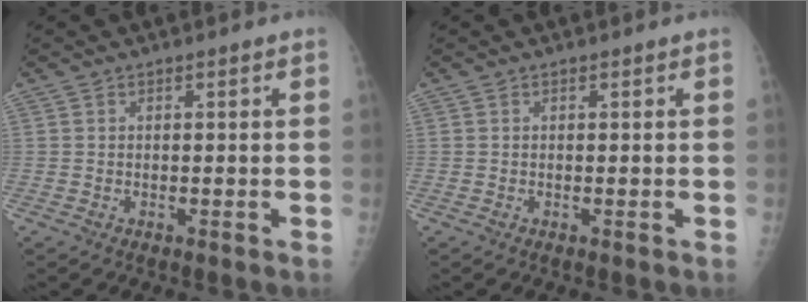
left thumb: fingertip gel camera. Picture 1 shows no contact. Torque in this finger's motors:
{"motor_torque": [0.00, 0.00, 0.00, -0.01, 0.00]}